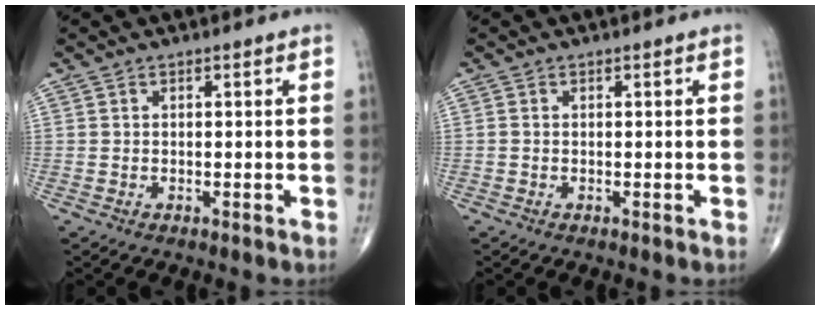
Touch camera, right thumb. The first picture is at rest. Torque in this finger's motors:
{"motor_torque": [-0.32, 0.10, 0.11, -0.10, 0.05]}